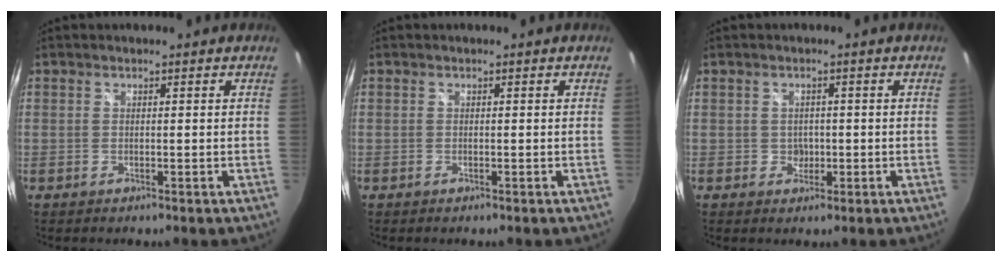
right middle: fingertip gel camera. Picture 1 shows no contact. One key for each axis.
{"total": 0.0}
{"total": 2.1, "fx": -0.4, "fy": 2.0, "fz": 0.4, "tx": -0.004, "ty": 0.000, "tz": -0.003}